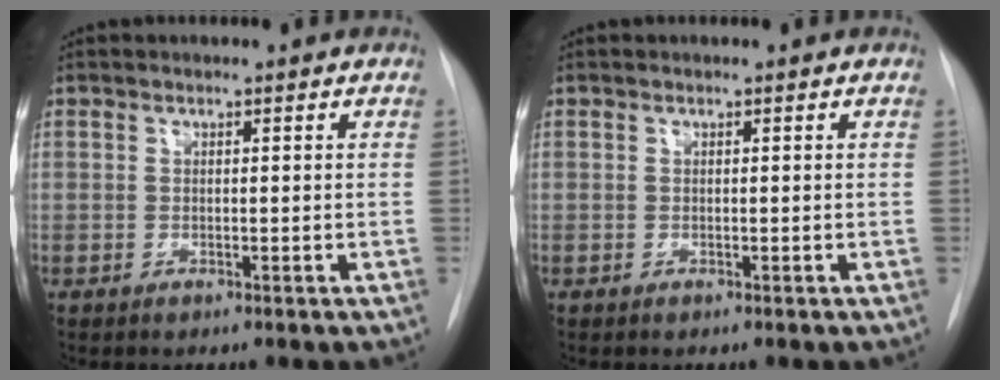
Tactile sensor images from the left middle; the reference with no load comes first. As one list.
[{"total": 0.0}]